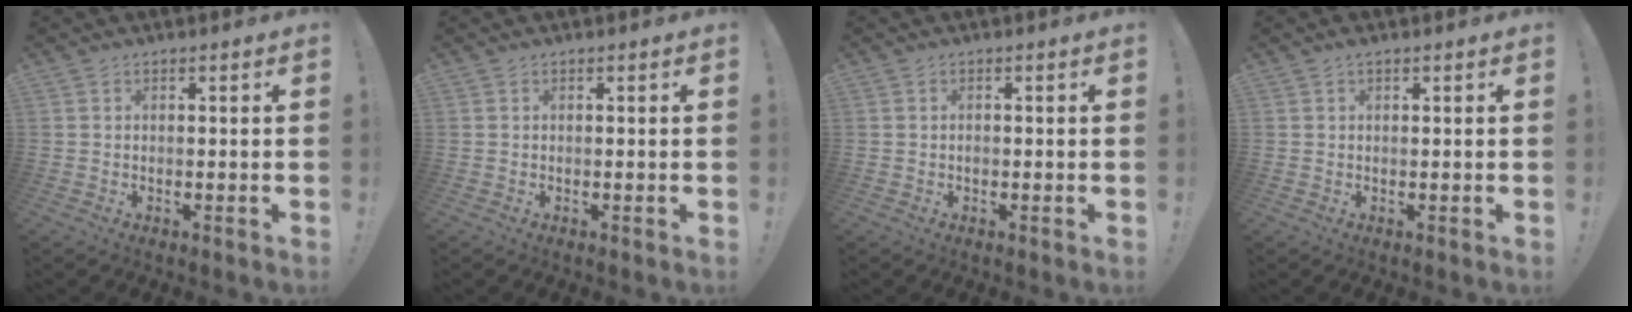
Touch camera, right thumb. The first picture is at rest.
{"total": 0.0}
{"total": 0.8, "force": [-0.4, 0.7, 0.2], "torque": [-0.009, 0.005, -0.007]}
{"total": 0.7, "force": [0.5, 0.1, 0.4], "torque": [-0.011, 0.002, 0.011]}